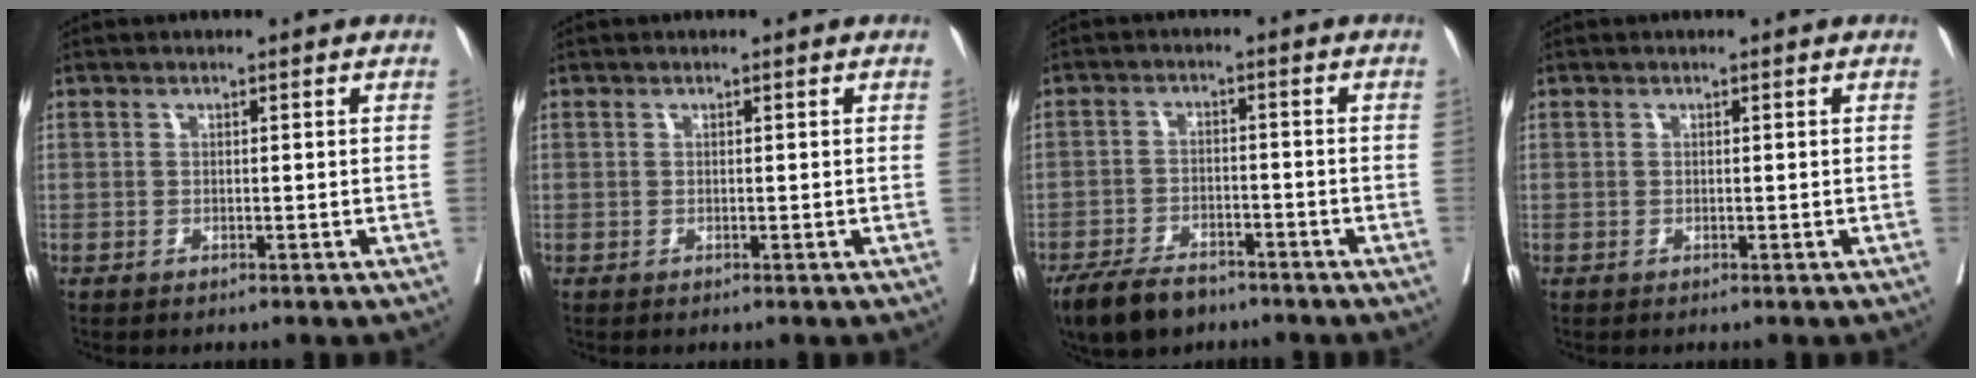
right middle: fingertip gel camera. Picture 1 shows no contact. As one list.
[{"total": 0.0}, {"total": 7.9, "force": [-6.2, 3.4, 3.6], "torque": [-0.066, -0.007, -0.107]}, {"total": 0.0}]